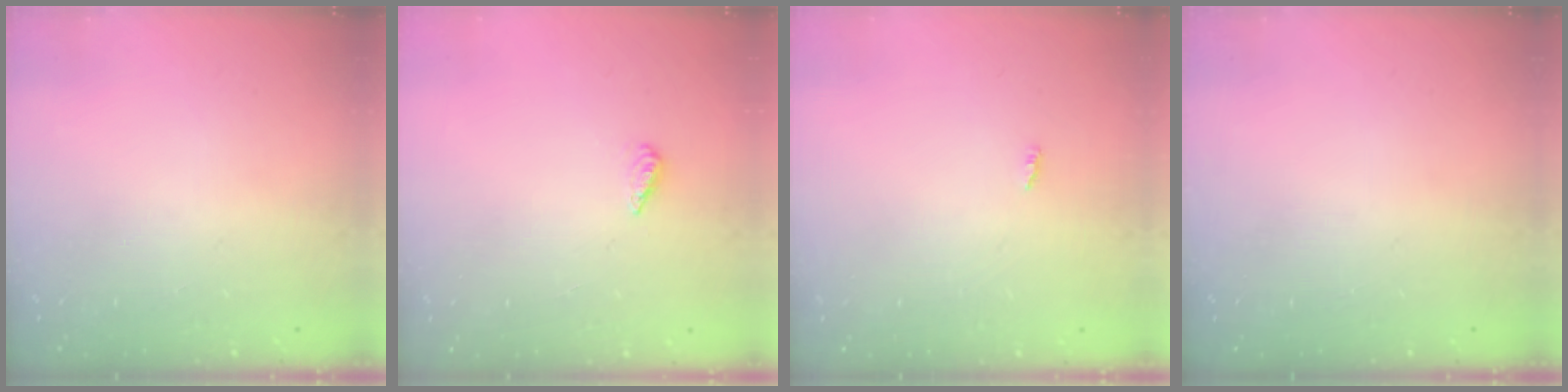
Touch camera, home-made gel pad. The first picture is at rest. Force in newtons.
{"total": 2.1, "press": 1.9, "slide": 0.8}
{"total": 1.8, "press": 1.8, "slide": 0.2}
{"total": 0.0}